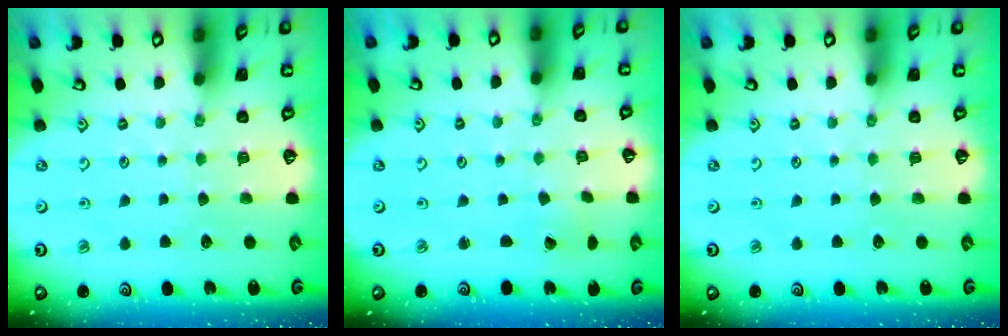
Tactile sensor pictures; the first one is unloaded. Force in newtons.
{"total": 0.6, "press": 0.6, "slide": 0.1}
{"total": 0.0}